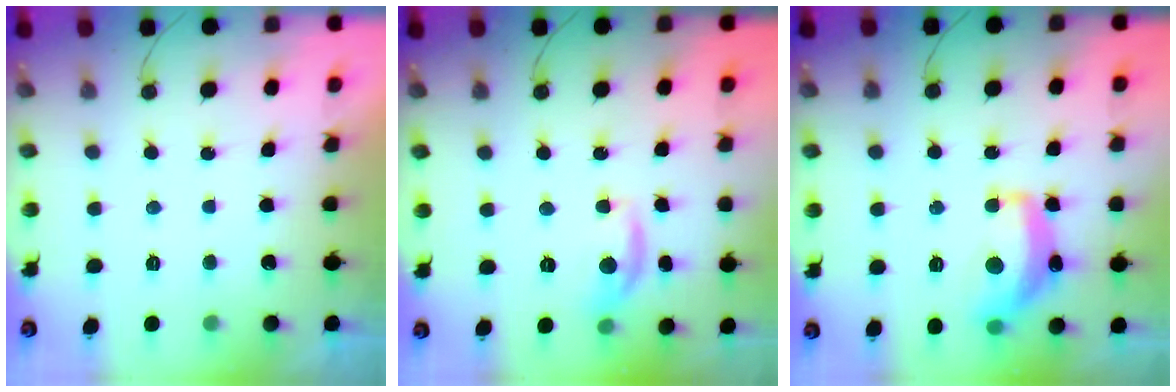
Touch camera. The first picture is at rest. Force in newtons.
{"total": 8.2, "press": 8.2, "slide": 0.4}
{"total": 13.4, "press": 13.4, "slide": 0.8}